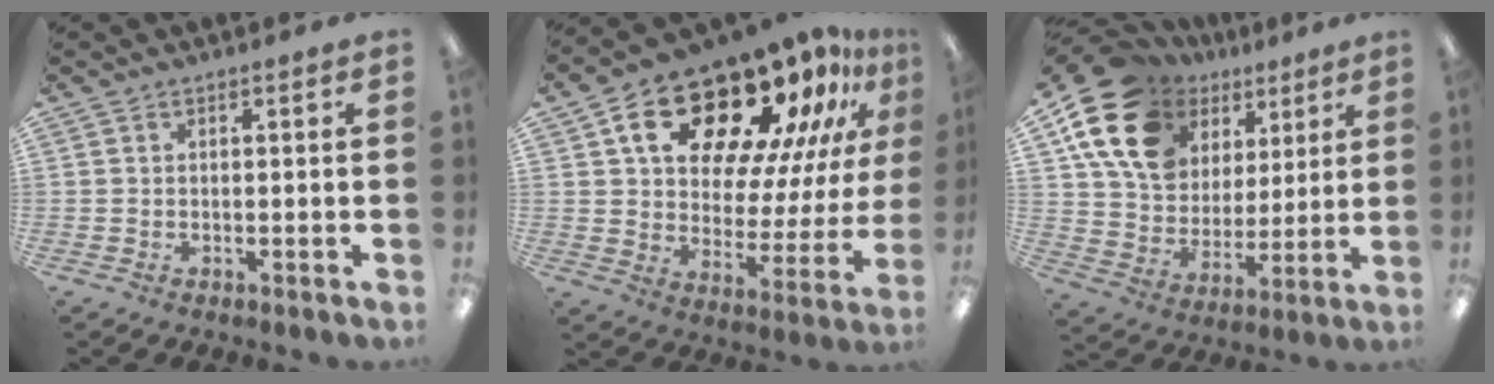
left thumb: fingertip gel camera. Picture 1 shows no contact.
{"total": 21.7, "force": [15.4, 9.9, 11.8], "torque": [-0.188, -0.104, 0.259]}
{"total": 20.0, "force": [10.3, 14.3, 9.6], "torque": [-0.193, -0.036, 0.196]}